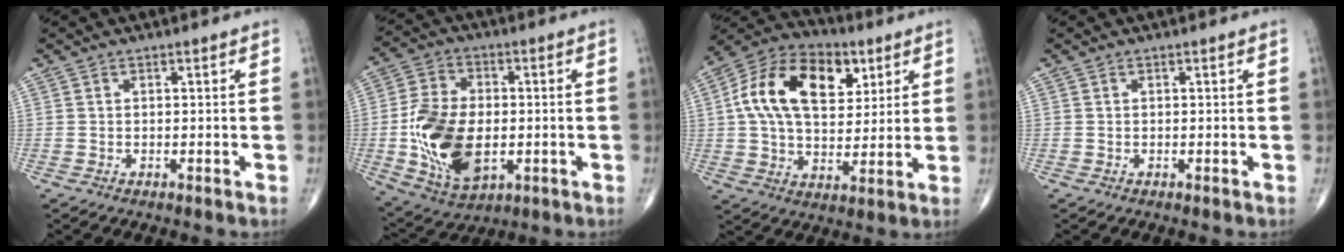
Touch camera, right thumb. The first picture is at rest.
{"total": 17.1, "force": [-2.2, 10.5, 13.4], "torque": [-0.238, 0.000, -0.025]}
{"total": 19.3, "force": [5.7, 11.9, 14.0], "torque": [-0.220, 0.001, 0.089]}
{"total": 0.0}